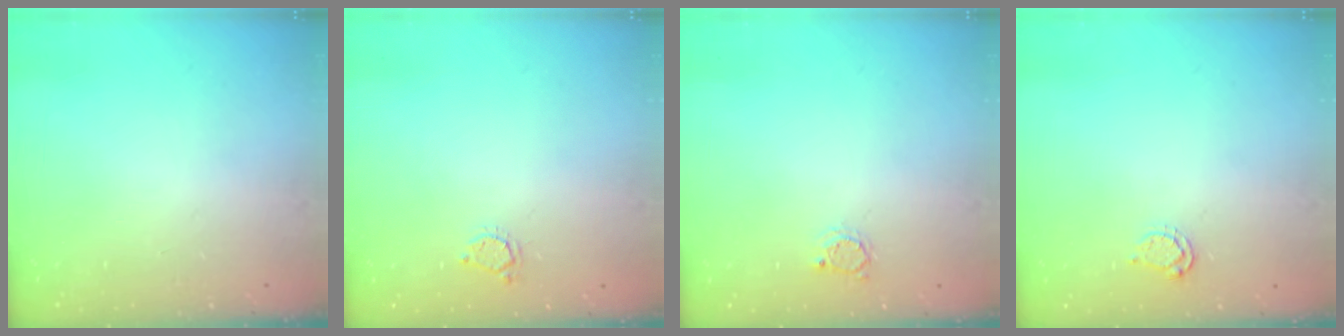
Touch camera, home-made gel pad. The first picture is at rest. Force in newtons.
{"total": 3.2, "press": 3.2, "slide": 0.3}
{"total": 2.6, "press": 2.6, "slide": 0.4}
{"total": 3.7, "press": 3.7, "slide": 0.5}